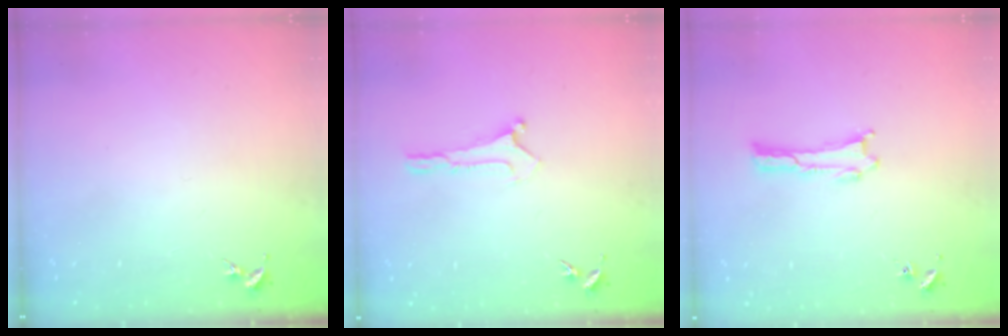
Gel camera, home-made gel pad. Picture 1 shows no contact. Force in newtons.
{"total": 0.0}
{"total": 0.0}